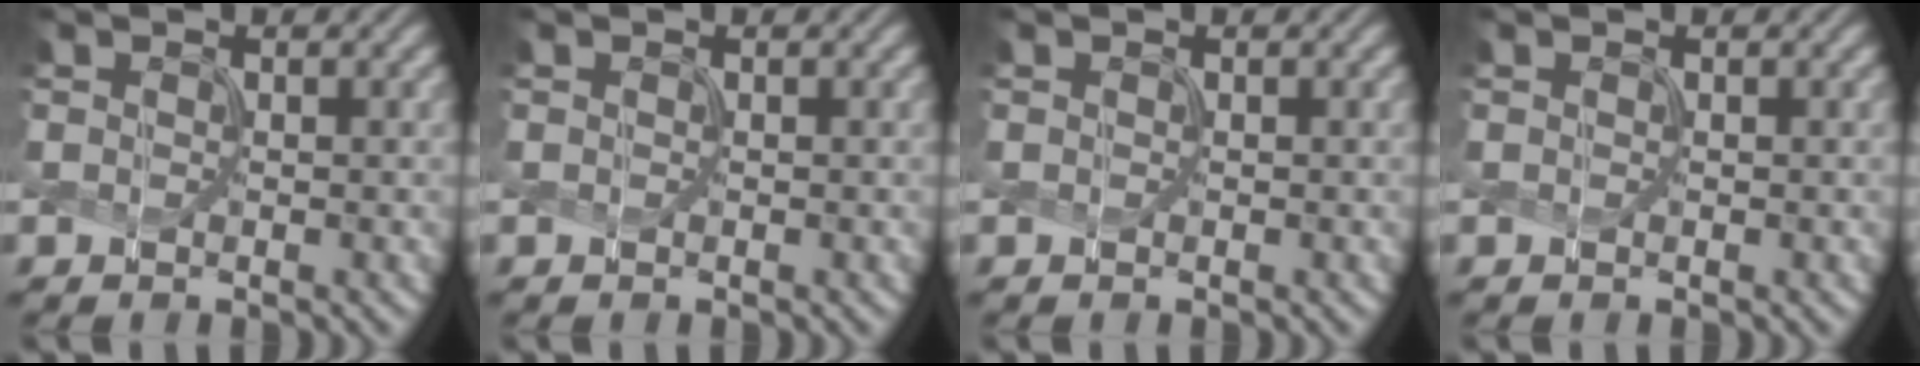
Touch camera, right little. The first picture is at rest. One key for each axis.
{"total": 0.0}
{"total": 0.0}
{"total": 0.0}